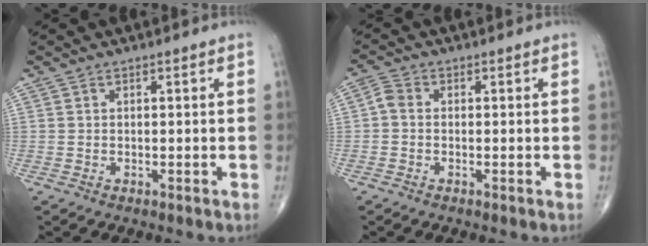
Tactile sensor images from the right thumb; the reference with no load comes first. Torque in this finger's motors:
{"motor_torque": [-0.28, 0.50, 0.30, -0.08, 0.01]}